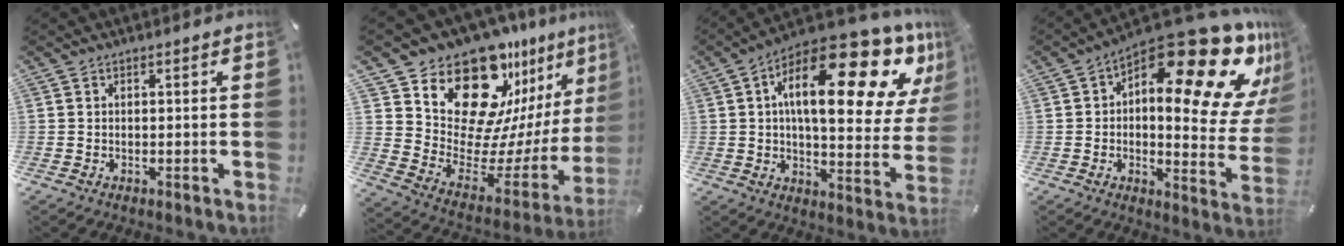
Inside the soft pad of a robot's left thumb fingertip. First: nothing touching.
{"total": 19.2, "force": [14.6, 9.7, 7.9], "torque": [-0.108, -0.144, 0.258]}
{"total": 25.3, "force": [11.7, 9.6, 20.4], "torque": [-0.311, -0.075, 0.190]}
{"total": 25.6, "force": [13.8, 10.1, 19.0], "torque": [-0.238, -0.120, 0.230]}